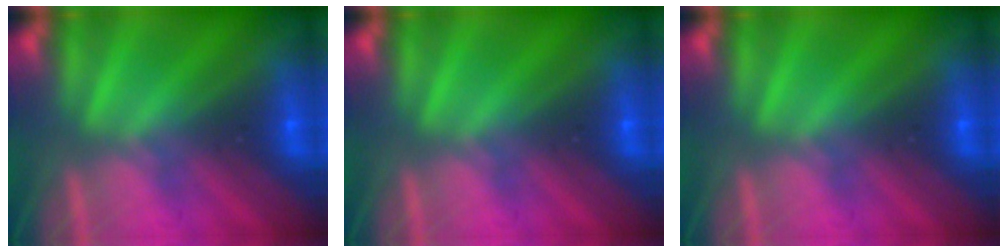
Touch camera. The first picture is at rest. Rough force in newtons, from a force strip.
{"total": 0.0}
{"total": 0.0}